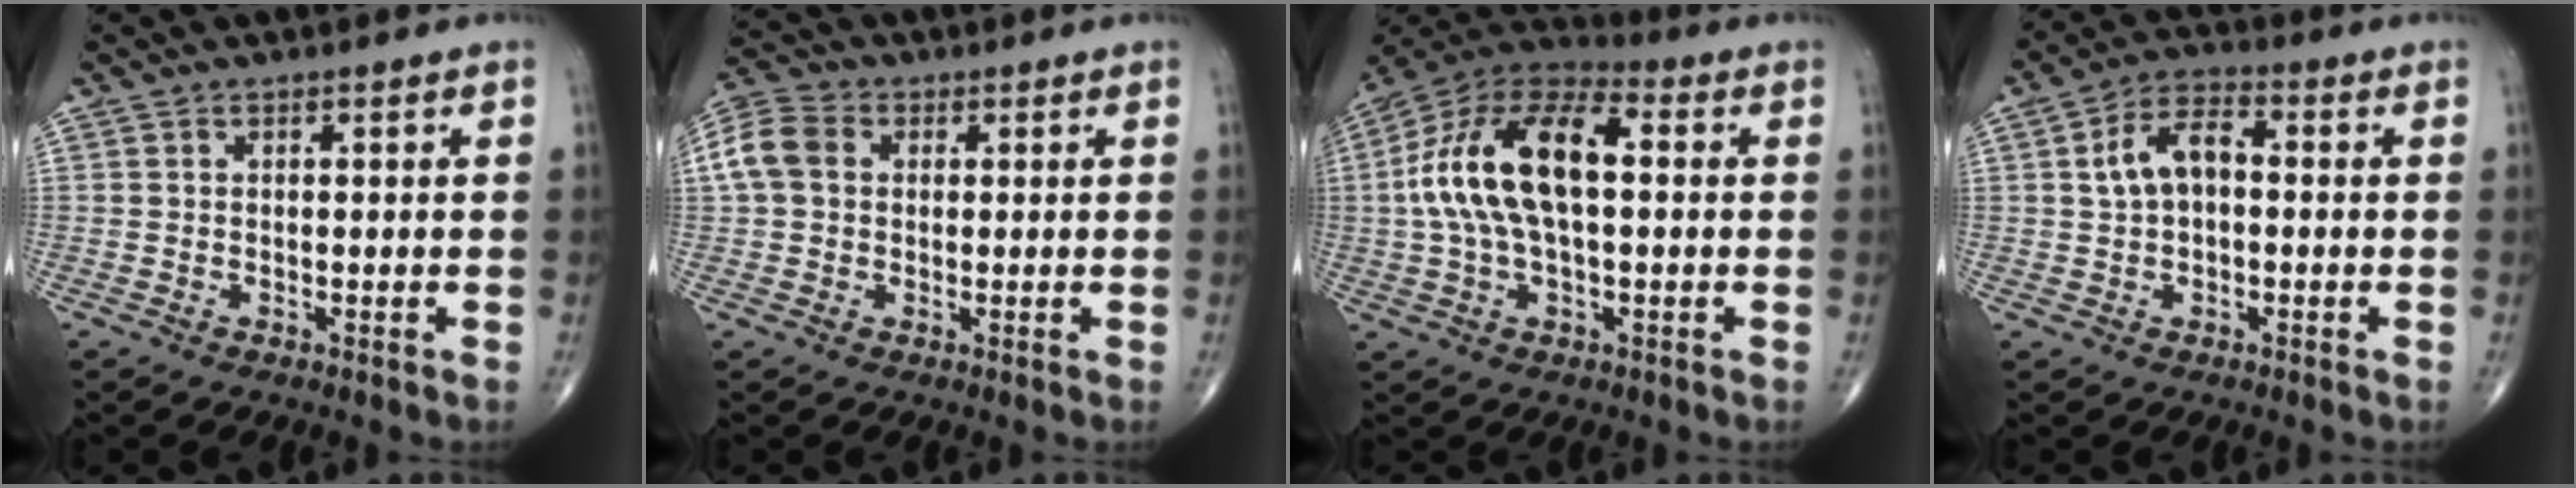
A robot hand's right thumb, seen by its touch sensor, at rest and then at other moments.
{"total": 7.4, "force": [1.1, 5.7, 4.6], "torque": [-0.098, 0.023, 0.015]}
{"total": 17.9, "force": [1.5, 8.9, 15.5], "torque": [-0.297, 0.036, 0.019]}
{"total": 7.7, "force": [0.6, 4.4, 6.2], "torque": [-0.111, 0.024, 0.002]}